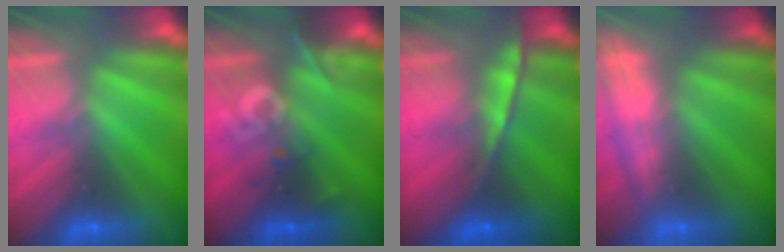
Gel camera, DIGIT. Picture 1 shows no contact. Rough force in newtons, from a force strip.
{"total": 2.7}
{"total": 7.6}
{"total": 2.6}